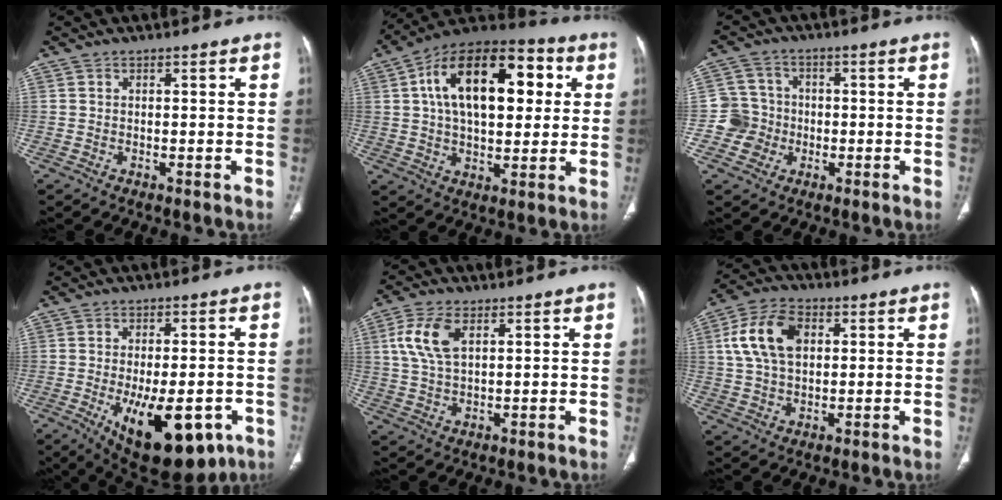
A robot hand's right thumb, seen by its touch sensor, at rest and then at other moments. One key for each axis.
{"total": 23.0, "fx": 5.4, "fy": 12.6, "fz": 18.4, "tx": -0.268, "ty": 0.019, "tz": 0.076}
{"total": 6.6, "fx": -1.5, "fy": 6.4, "fz": 0.5, "tx": 0.023, "ty": 0.017, "tz": -0.033}
{"total": 17.8, "fx": -6.7, "fy": 8.3, "fz": 14.3, "tx": -0.190, "ty": 0.000, "tz": -0.076}
{"total": 8.0, "fx": 2.7, "fy": 4.2, "fz": 6.2, "tx": -0.139, "ty": 0.002, "tz": 0.056}
{"total": 11.9, "fx": 2.9, "fy": 7.6, "fz": 8.7, "tx": -0.163, "ty": 0.013, "tz": 0.050}